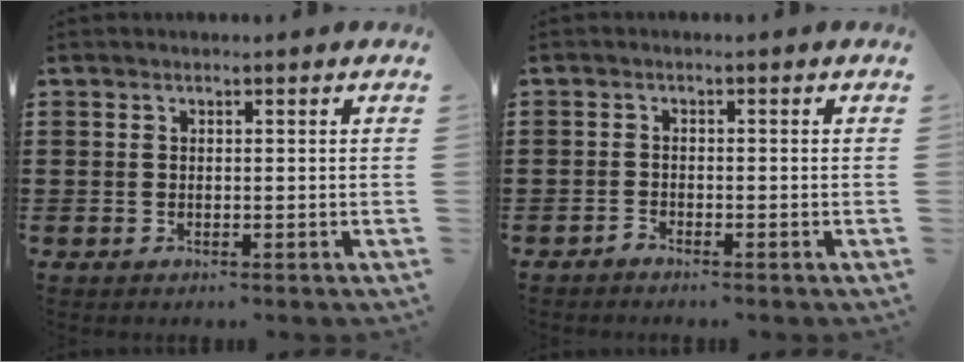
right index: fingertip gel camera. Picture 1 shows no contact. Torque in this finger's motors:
{"motor_torque": [0.61, 1.52, 0.03, -0.01]}